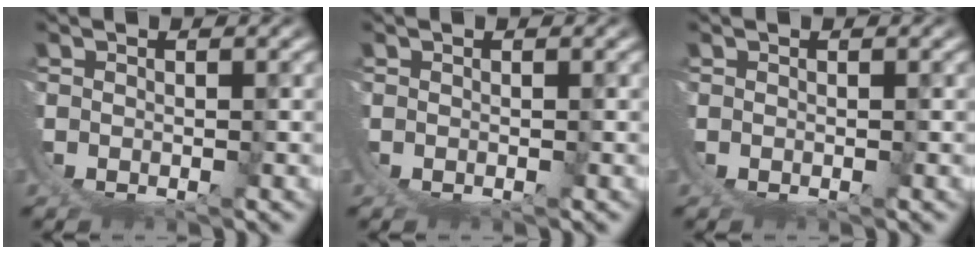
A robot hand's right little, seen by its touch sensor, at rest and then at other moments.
{"total": 0.0}
{"total": 0.0}